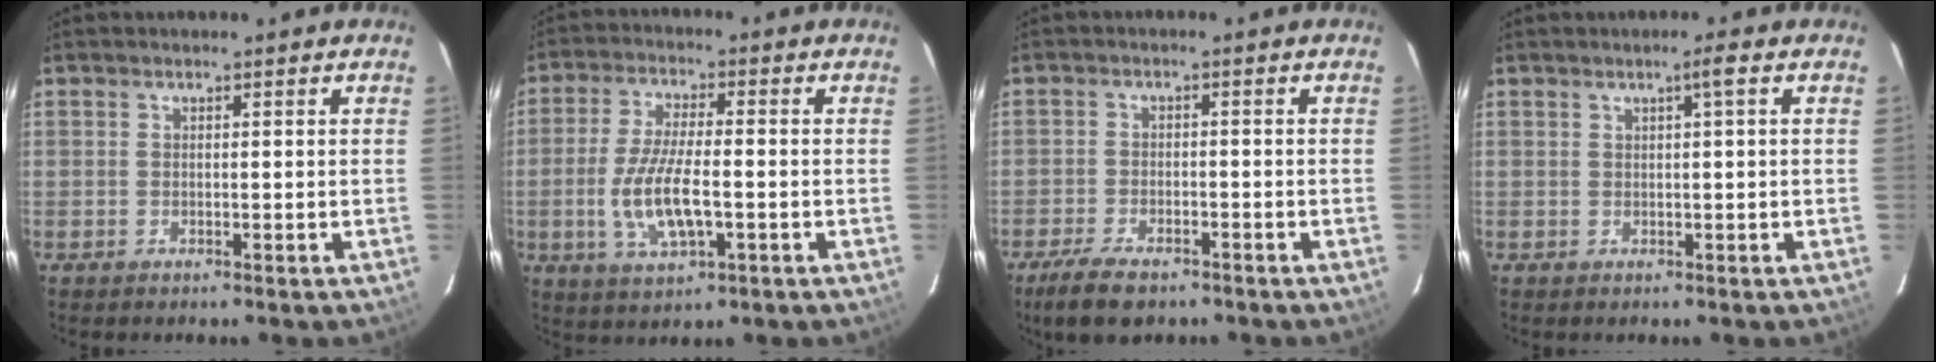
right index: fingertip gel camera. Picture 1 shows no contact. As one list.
[{"total": 10.4, "force": [-2.5, 3.4, 9.4], "torque": [-0.190, -0.010, -0.044]}, {"total": 7.7, "force": [-5.8, 2.9, 4.1], "torque": [-0.109, -0.016, -0.103]}, {"total": 1.8, "force": [0.7, -0.4, 1.6], "torque": [-0.028, 0.004, 0.014]}]